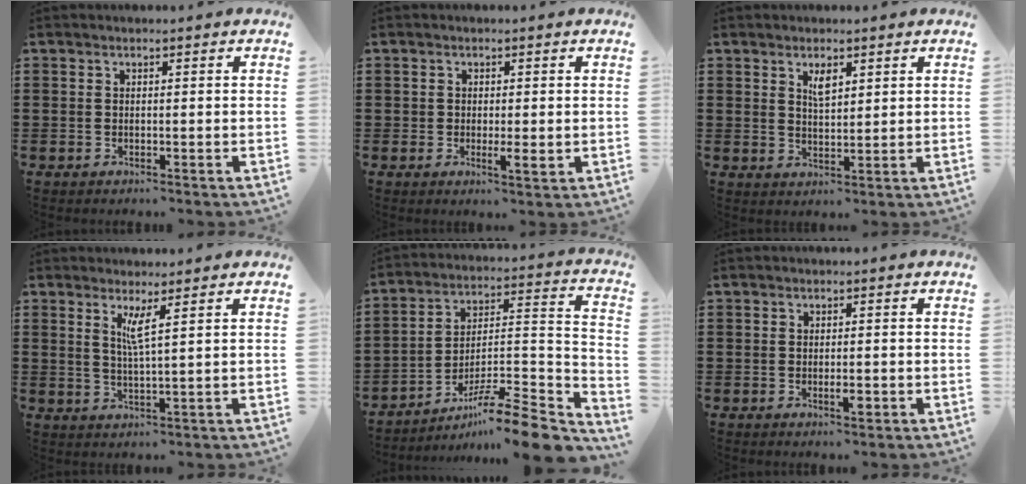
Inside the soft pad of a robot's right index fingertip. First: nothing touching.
{"total": 2.3, "force": [-0.4, 1.0, 2.0], "torque": [-0.038, -0.001, -0.006]}
{"total": 2.7, "force": [1.6, 1.1, 1.9], "torque": [-0.033, 0.000, 0.026]}
{"total": 3.2, "force": [1.6, -0.5, 2.8], "torque": [-0.059, -0.007, 0.026]}
{"total": 10.5, "force": [-8.5, 0.9, 6.1], "torque": [-0.092, 0.012, -0.168]}
{"total": 2.0, "force": [-0.7, 0.7, 1.8], "torque": [-0.032, -0.002, -0.011]}